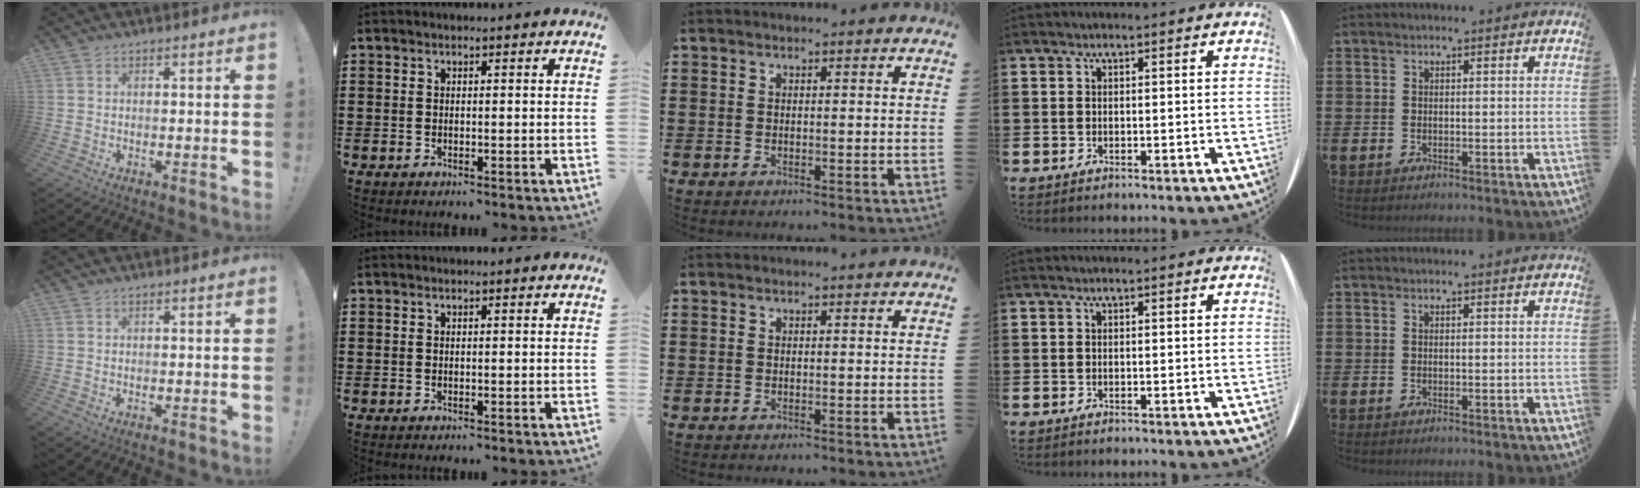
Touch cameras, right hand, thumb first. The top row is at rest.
{}